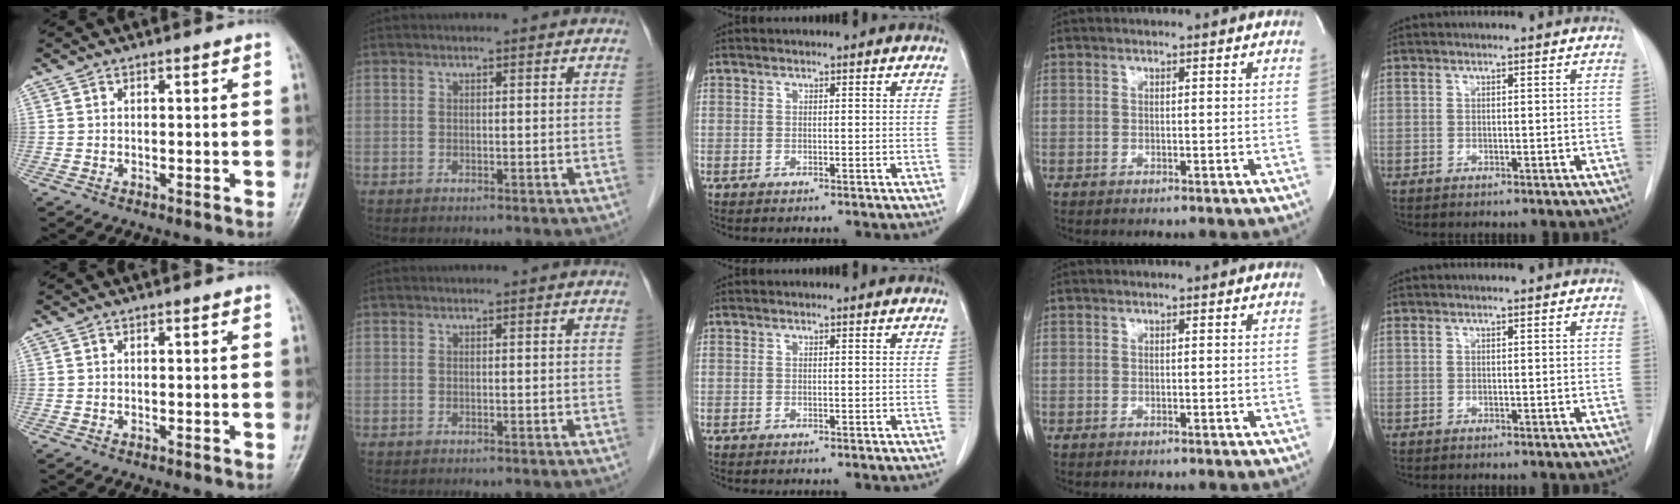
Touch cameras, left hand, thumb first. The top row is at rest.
{}